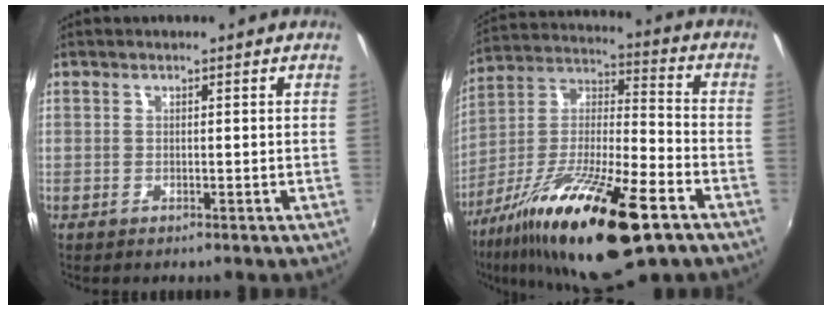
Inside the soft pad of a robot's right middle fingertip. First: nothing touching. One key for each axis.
{"total": 24.5, "fx": -13.9, "fy": 5.7, "fz": 19.3, "tx": -0.340, "ty": -0.031, "tz": -0.245}